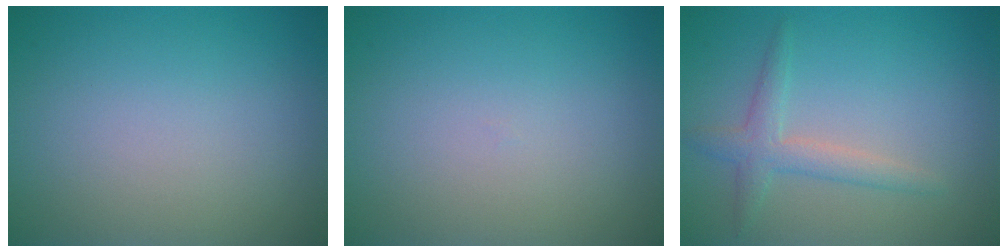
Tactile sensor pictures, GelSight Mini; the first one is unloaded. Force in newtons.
{"total": 0.0}
{"total": 2.4, "press": 2.4, "slide": 0.1}